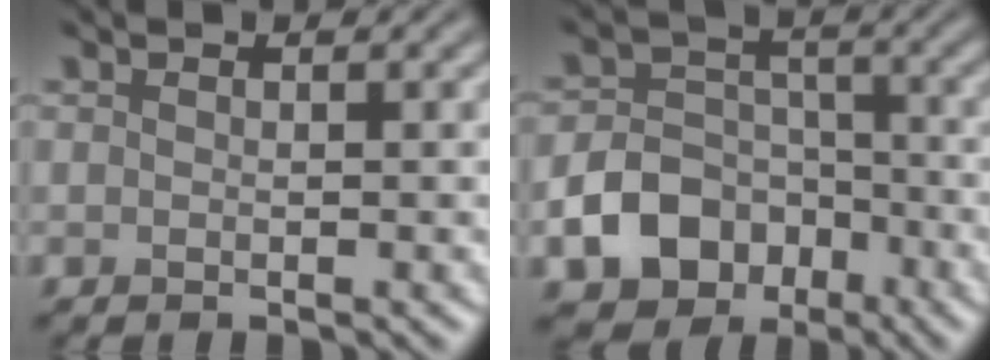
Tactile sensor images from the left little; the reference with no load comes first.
{"total": 7.3, "force": [-3.5, 5.6, 3.0], "torque": [-0.035, -0.008, -0.076]}